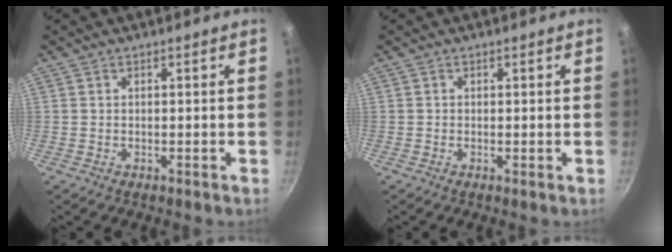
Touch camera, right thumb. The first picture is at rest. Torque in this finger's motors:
{"motor_torque": [0.30, 0.24, 0.36, -0.16, 0.00]}